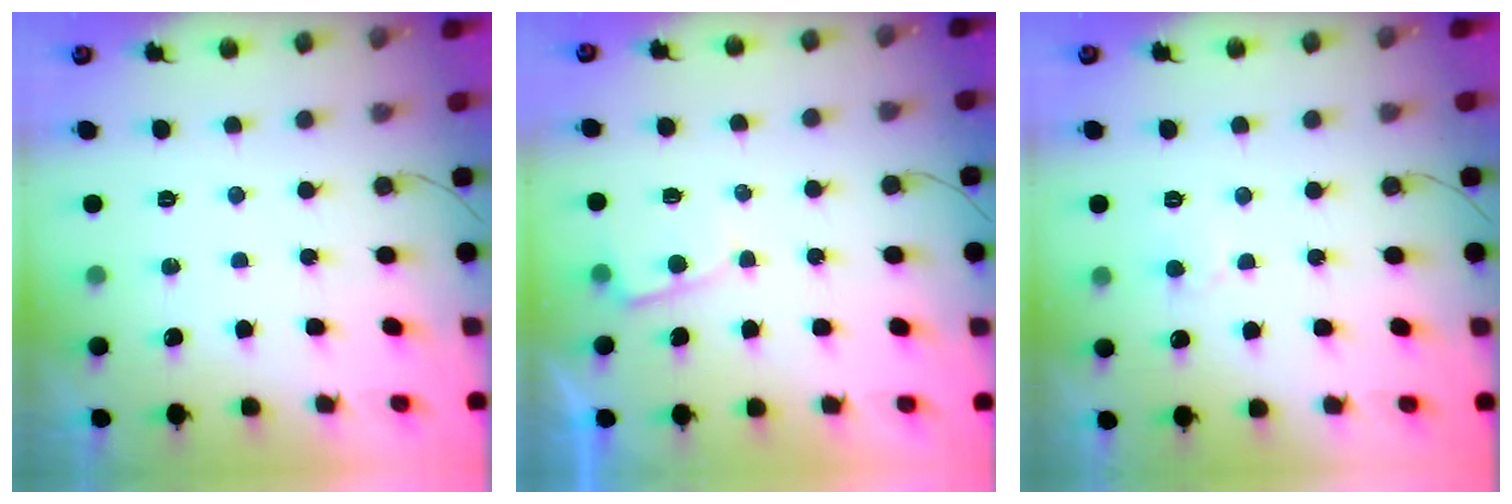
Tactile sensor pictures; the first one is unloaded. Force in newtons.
{"total": 2.6, "press": 2.6, "slide": 0.2}
{"total": 3.7, "press": 3.7, "slide": 0.3}